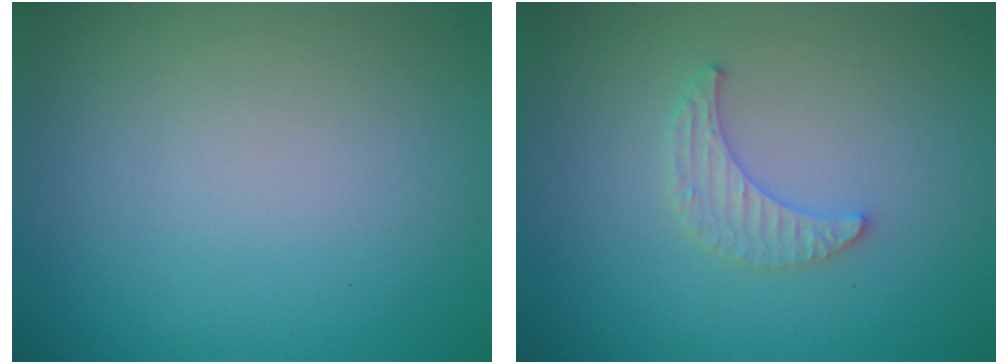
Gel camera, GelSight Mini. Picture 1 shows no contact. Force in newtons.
{"total": 2.0, "press": 1.9, "slide": 0.5}